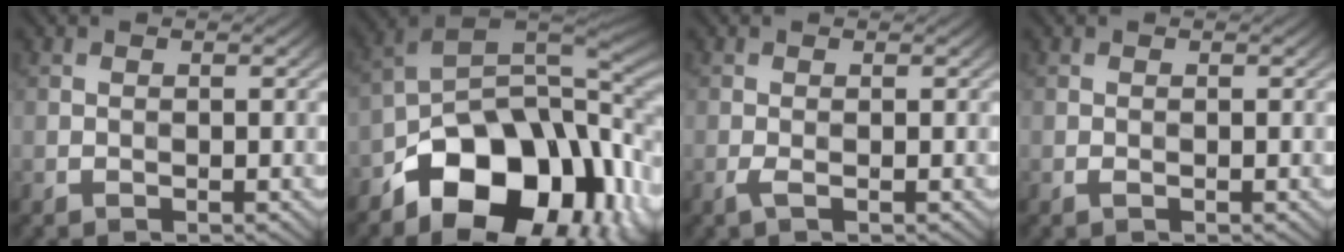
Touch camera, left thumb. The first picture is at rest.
{"total": 17.2, "force": [-6.6, 10.5, 11.9], "torque": [-0.186, -0.015, -0.117]}
{"total": 1.5, "force": [-0.7, 0.2, 1.3], "torque": [-0.033, 0.000, -0.017]}
{"total": 0.6, "force": [-0.3, 0.2, 0.4], "torque": [-0.011, -0.003, -0.007]}